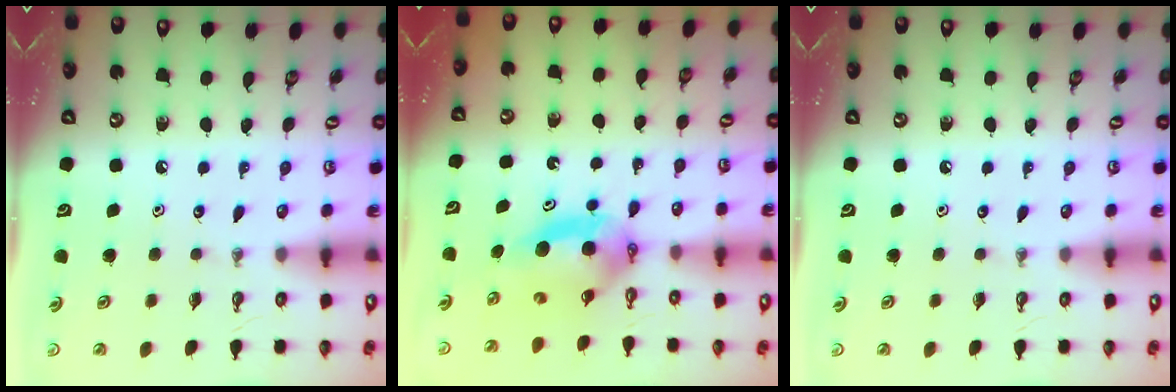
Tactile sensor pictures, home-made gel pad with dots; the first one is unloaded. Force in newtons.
{"total": 7.4, "press": 5.2, "slide": 5.2}
{"total": 0.0}